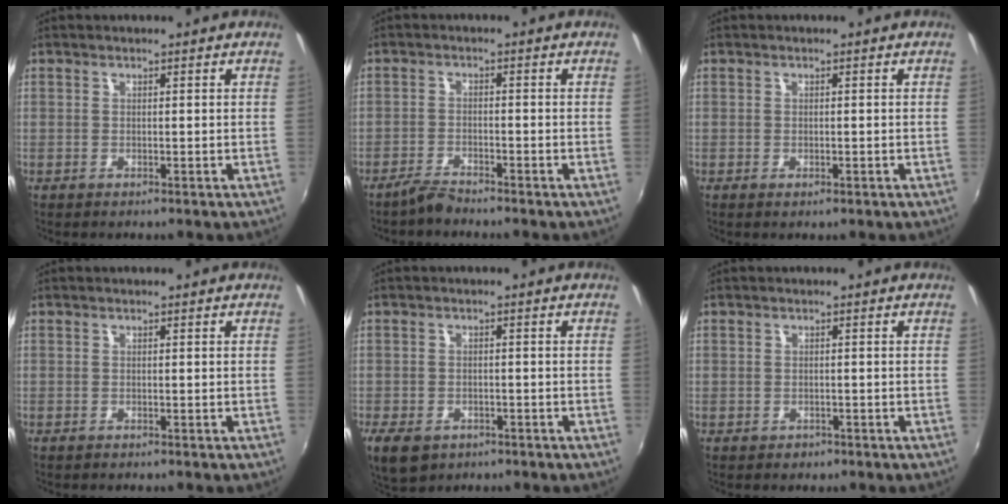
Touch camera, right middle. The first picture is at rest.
{"total": 3.0, "force": [-2.8, 0.2, 0.8], "torque": [-0.028, -0.003, -0.059]}
{"total": 0.8, "force": [-0.4, 0.4, 0.5], "torque": [-0.008, -0.003, -0.006]}
{"total": 0.0}
{"total": 7.2, "force": [-4.2, 4.4, 3.9], "torque": [-0.095, -0.023, -0.070]}
{"total": 1.5, "force": [-0.7, 1.4, 0.2], "torque": [-0.005, 0.001, -0.006]}